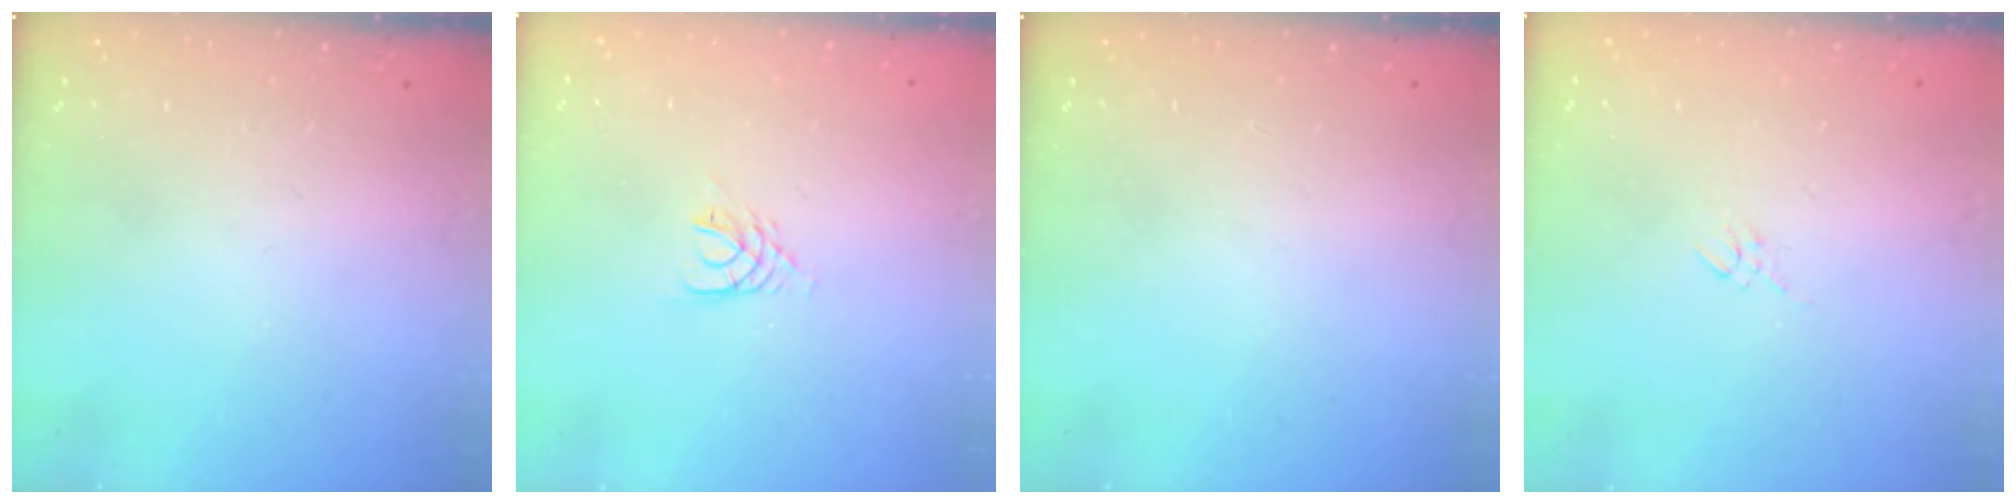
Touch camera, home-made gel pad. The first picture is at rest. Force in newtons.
{"total": 3.0, "press": 2.9, "slide": 0.4}
{"total": 0.0}
{"total": 2.7, "press": 2.7, "slide": 0.5}